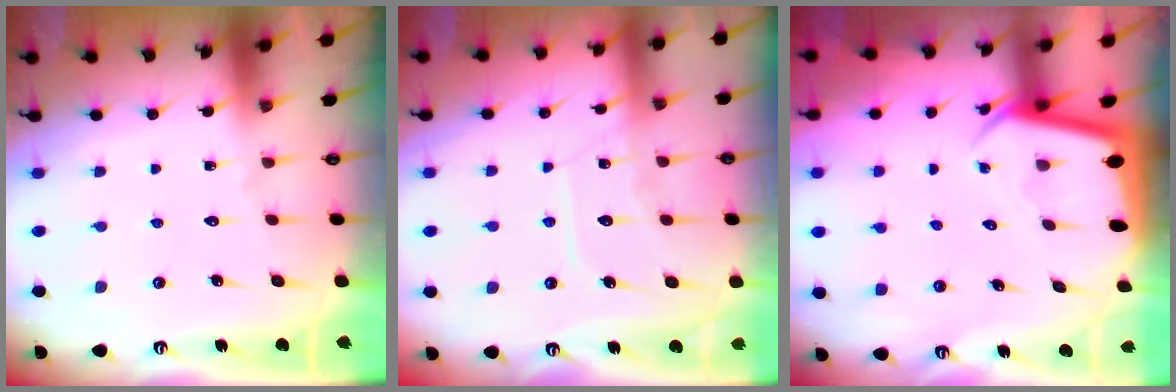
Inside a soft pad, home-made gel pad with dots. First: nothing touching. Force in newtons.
{"total": 9.6, "press": 9.6, "slide": 0.9}
{"total": 2.8, "press": 2.8, "slide": 0.1}